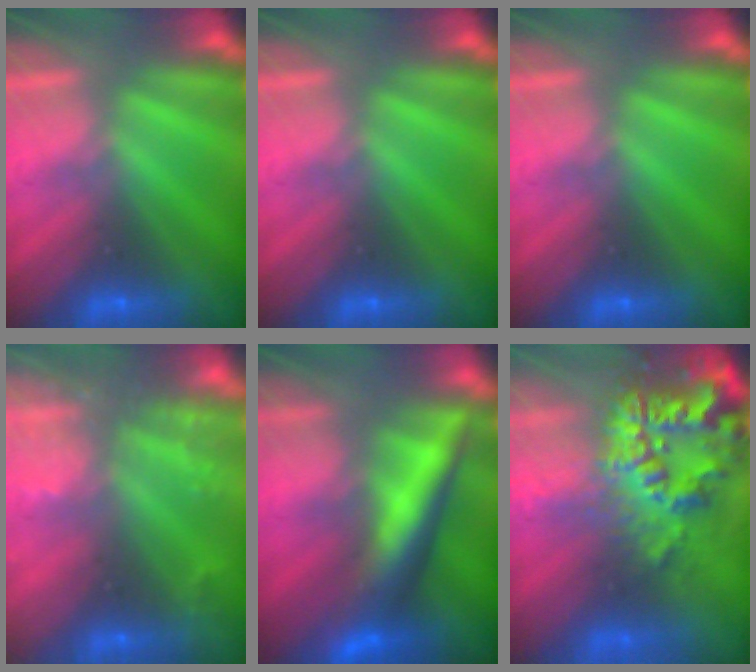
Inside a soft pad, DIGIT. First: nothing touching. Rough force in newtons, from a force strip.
{"total": 0.0}
{"total": 0.0}
{"total": 9.8}
{"total": 5.9}
{"total": 12.7}